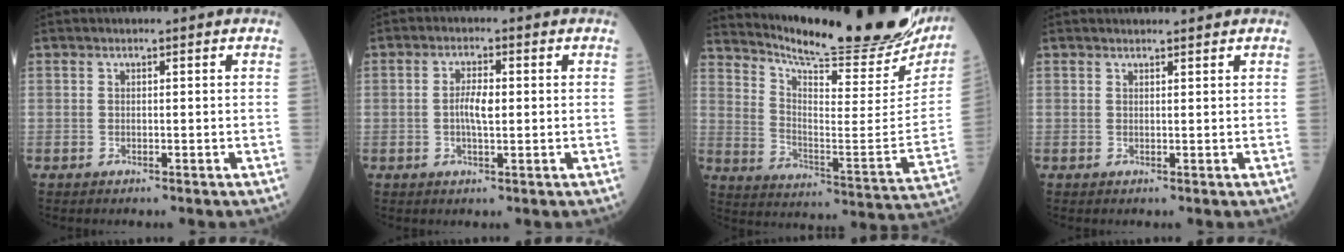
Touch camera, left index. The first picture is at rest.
{"total": 3.5, "force": [-0.1, 1.0, 3.3], "torque": [-0.068, 0.001, -0.004]}
{"total": 26.6, "force": [24.0, 2.9, 11.1], "torque": [-0.189, -0.094, 0.323]}
{"total": 1.8, "force": [1.7, 0.1, 0.3], "torque": [-0.006, 0.007, 0.026]}